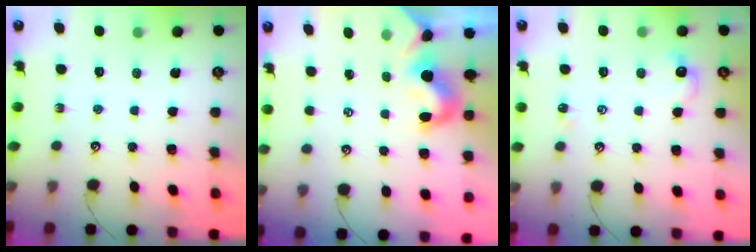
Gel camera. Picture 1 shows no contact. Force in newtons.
{"total": 1.9, "press": 1.9, "slide": 0.6}
{"total": 2.7, "press": 2.6, "slide": 0.5}